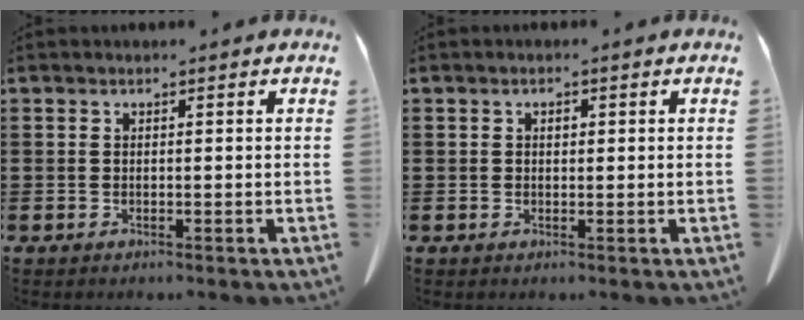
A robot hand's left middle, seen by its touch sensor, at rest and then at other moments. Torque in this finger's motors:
{"motor_torque": [-0.04, 0.04, 0.01, 0.00]}